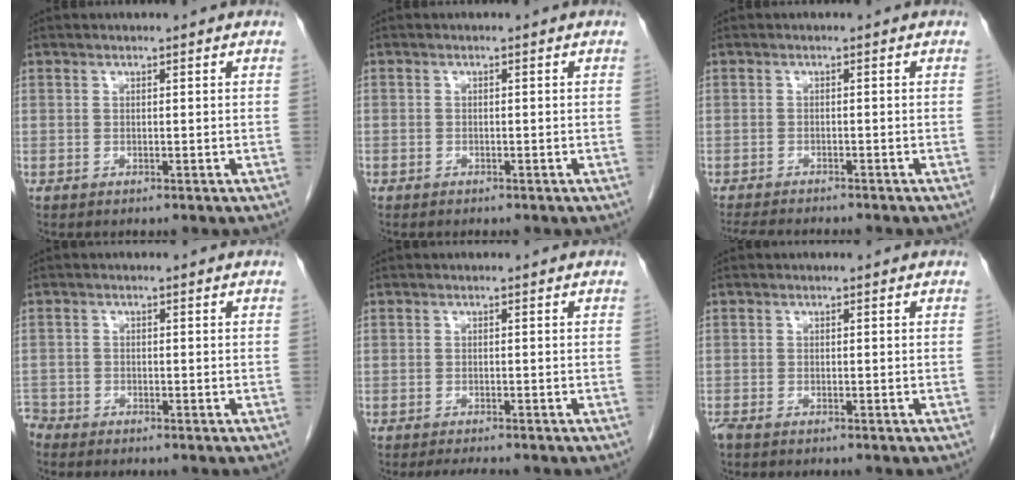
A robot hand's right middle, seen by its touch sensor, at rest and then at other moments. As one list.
[{"total": 0.7, "force": [-0.5, 0.4, 0.1], "torque": [-0.006, 0.004, -0.009]}, {"total": 8.3, "force": [-7.5, 1.0, 3.5], "torque": [-0.051, -0.011, -0.109]}, {"total": 2.1, "force": [-2.1, 0.5, -0.1], "torque": [0.005, -0.005, -0.040]}, {"total": 3.1, "force": [-2.8, 0.3, 1.4], "torque": [-0.019, -0.006, -0.038]}, {"total": 1.5, "force": [-1.3, 0.2, 0.7], "torque": [-0.017, -0.004, -0.022]}]